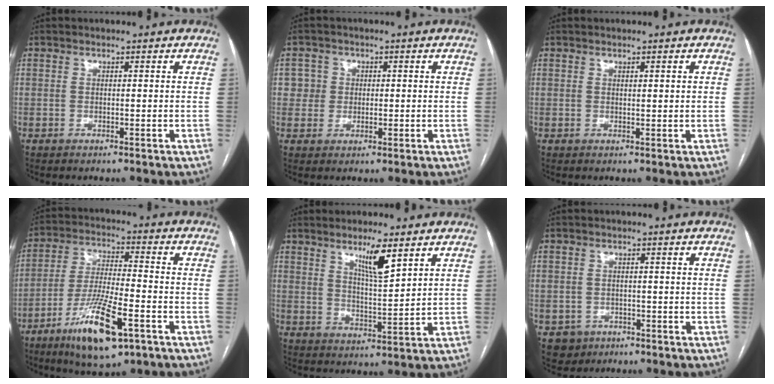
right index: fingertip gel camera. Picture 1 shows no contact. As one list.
[{"total": 3.4, "force": [0.5, 3.4, 0.0], "torque": [0.018, 0.007, 0.005]}, {"total": 0.9, "force": [0.5, 0.2, 0.7], "torque": [-0.016, 0.002, 0.007]}, {"total": 13.9, "force": [-7.2, 2.8, 11.5], "torque": [-0.221, -0.020, -0.122]}, {"total": 6.6, "force": [4.1, 0.7, 5.1], "torque": [-0.092, -0.010, 0.074]}, {"total": 3.7, "force": [-1.6, 3.3, 0.3], "torque": [0.001, 0.008, -0.021]}]